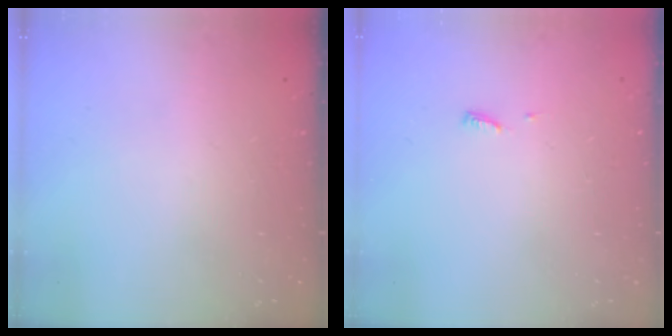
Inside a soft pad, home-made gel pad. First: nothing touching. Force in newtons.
{"total": 3.9, "press": 3.9, "slide": 0.5}